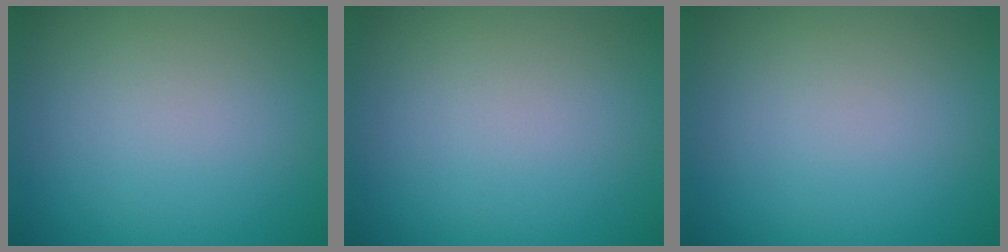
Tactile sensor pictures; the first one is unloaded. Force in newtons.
{"total": 0.0}
{"total": 0.0}